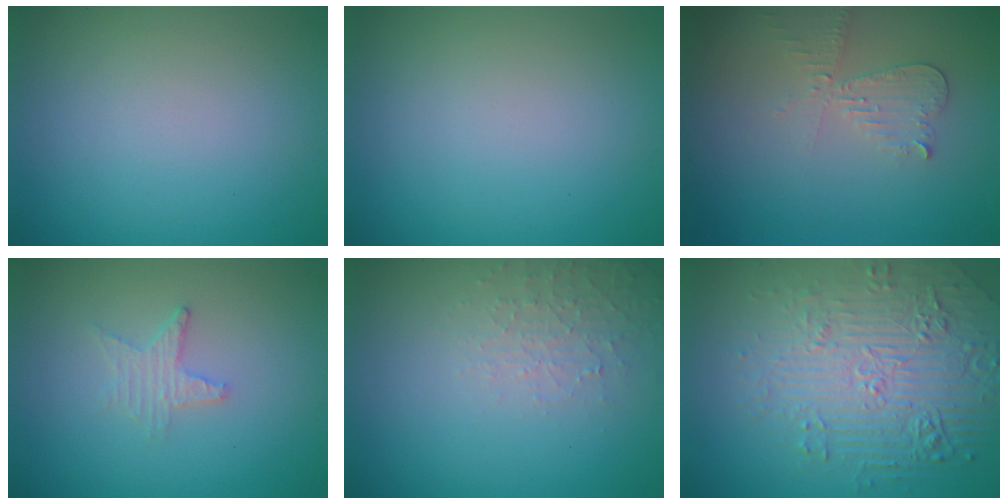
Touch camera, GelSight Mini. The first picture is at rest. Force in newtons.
{"total": 0.0}
{"total": 2.2, "press": 2.2, "slide": 0.2}
{"total": 1.7, "press": 1.6, "slide": 0.4}
{"total": 2.1, "press": 2.0, "slide": 0.5}
{"total": 7.3, "press": 5.4, "slide": 4.8}